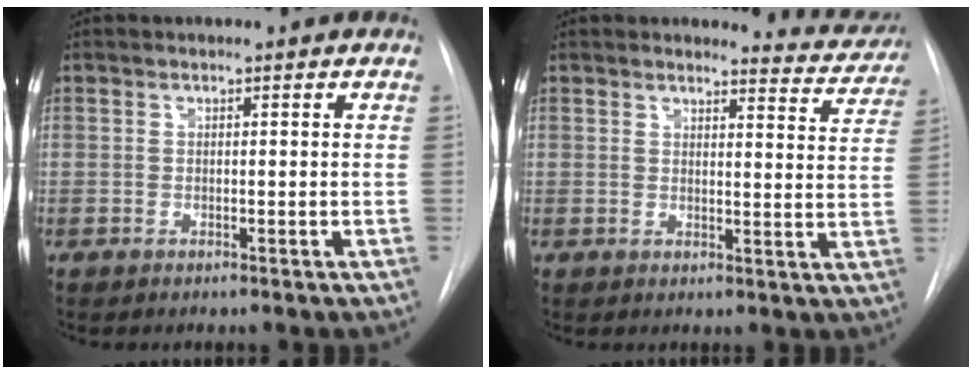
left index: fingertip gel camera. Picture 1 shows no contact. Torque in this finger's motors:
{"motor_torque": [1.00, -1.14, 0.10, 0.00]}